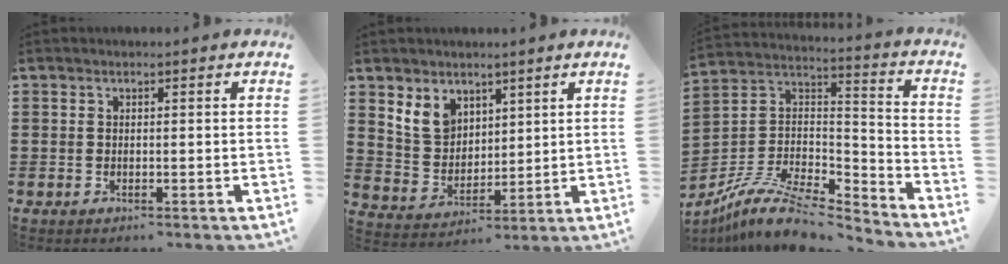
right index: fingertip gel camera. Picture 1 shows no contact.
{"total": 6.6, "force": [3.8, 4.9, 2.2], "torque": [-0.070, 0.009, 0.074]}
{"total": 10.7, "force": [-8.6, 3.3, 5.4], "torque": [-0.107, 0.023, -0.170]}